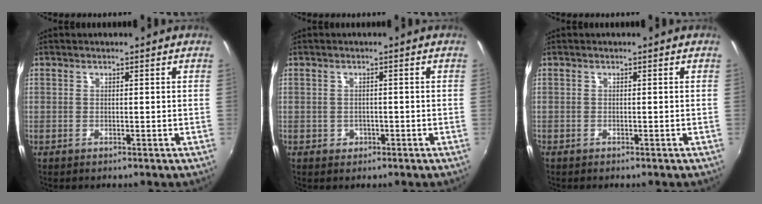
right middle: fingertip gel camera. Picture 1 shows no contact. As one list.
[{"total": 3.2, "force": [-0.8, 2.9, 1.0], "torque": [-0.020, -0.001, -0.006]}, {"total": 0.7, "force": [-0.5, 0.5, 0.2], "torque": [-0.005, -0.001, -0.008]}]